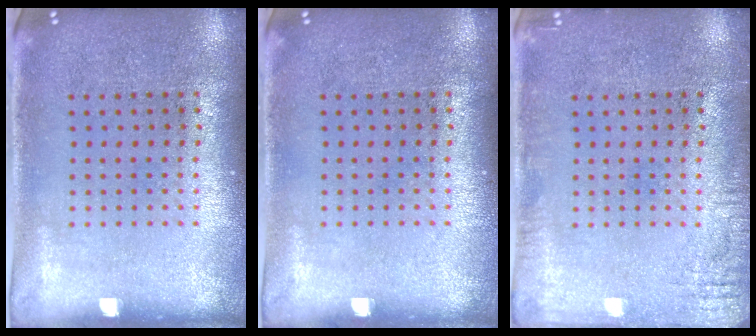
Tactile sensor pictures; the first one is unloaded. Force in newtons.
{"total": 0.0}
{"total": 1.8, "press": 1.8, "slide": 0.1}